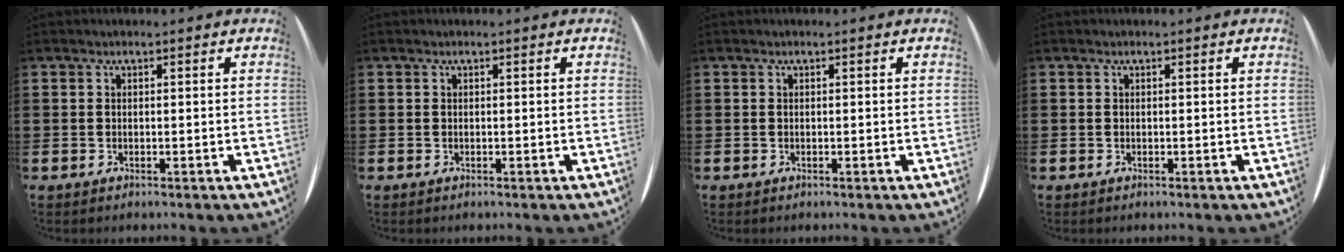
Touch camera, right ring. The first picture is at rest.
{"total": 0.0}
{"total": 0.0}
{"total": 0.0}